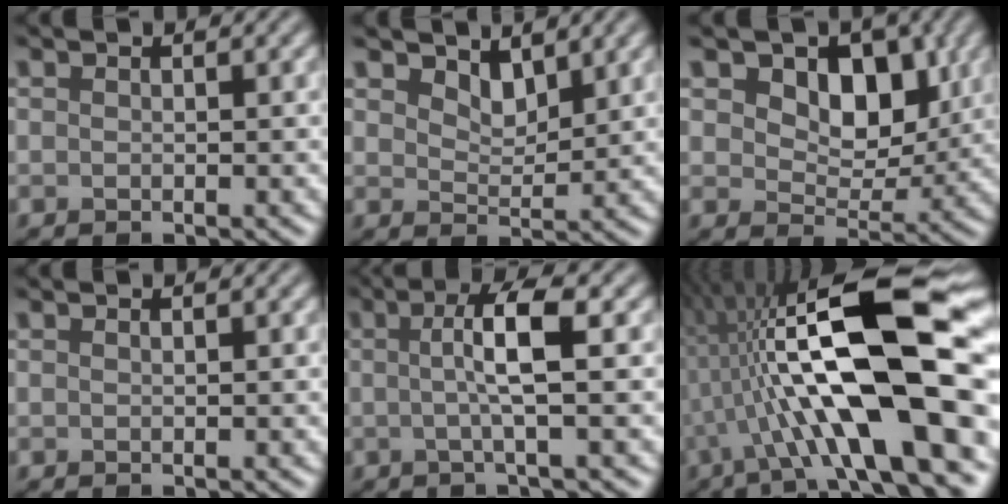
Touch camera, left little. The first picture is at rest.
{"total": 2.3, "force": [1.9, 1.0, 0.9], "torque": [-0.026, -0.011, 0.024]}
{"total": 6.1, "force": [2.3, 3.9, 4.1], "torque": [-0.065, -0.013, 0.019]}
{"total": 0.0}
{"total": 4.0, "force": [0.0, 0.4, 4.0], "torque": [-0.073, 0.003, -0.006]}
{"total": 16.5, "force": [0.1, 4.5, 15.8], "torque": [-0.269, 0.030, -0.009]}